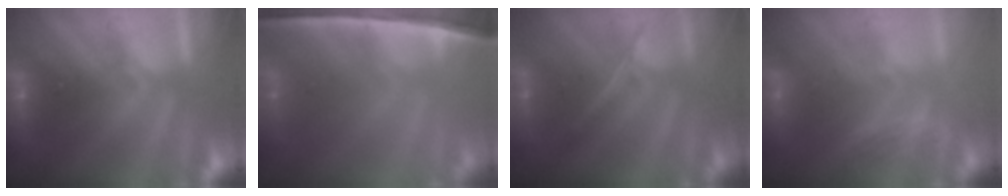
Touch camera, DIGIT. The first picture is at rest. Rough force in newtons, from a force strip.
{"total": 7.4}
{"total": 2.0}
{"total": 2.9}